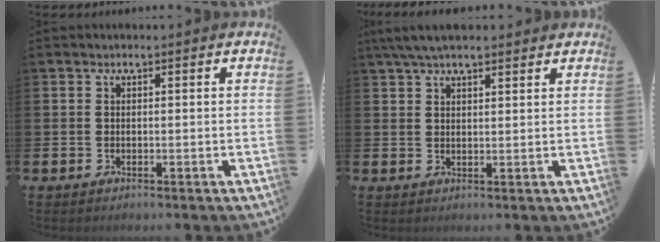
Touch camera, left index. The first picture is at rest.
{"total": 4.7, "force": [4.0, 1.2, 2.2], "torque": [-0.047, -0.006, 0.074]}